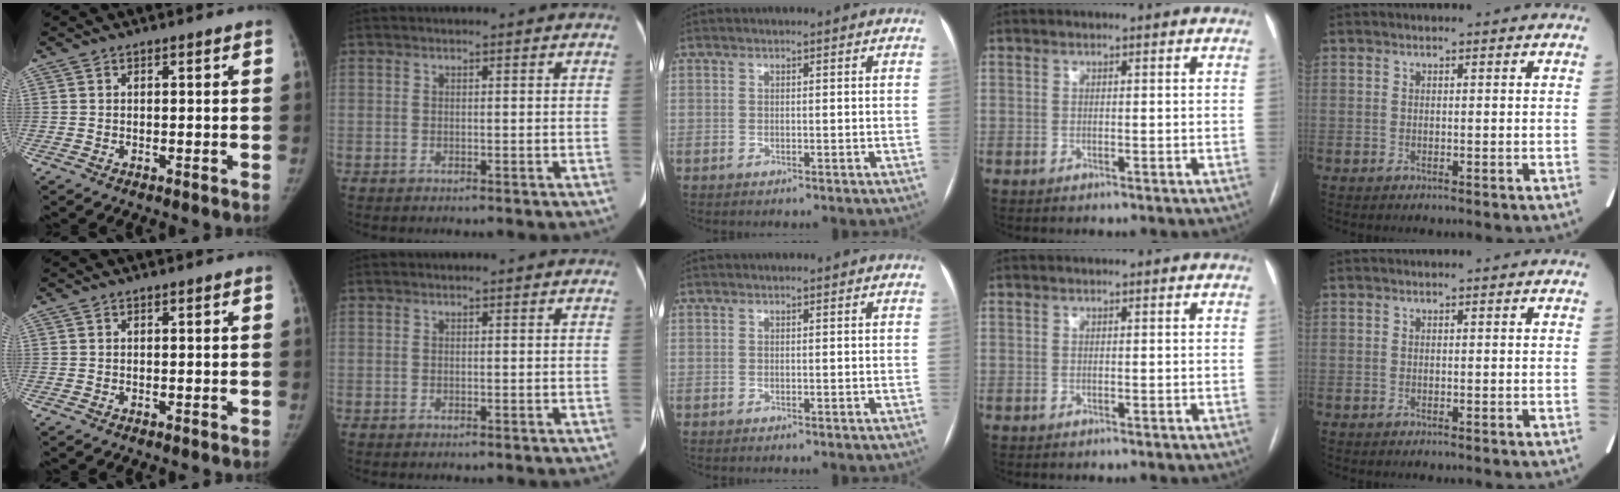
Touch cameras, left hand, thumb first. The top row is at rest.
{}